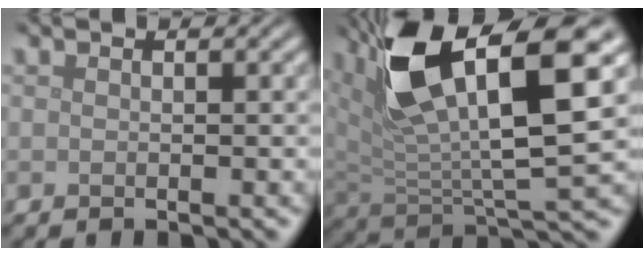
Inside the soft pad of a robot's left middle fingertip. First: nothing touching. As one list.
[{"total": 12.4, "force": [6.1, 4.0, 10.0], "torque": [-0.185, 0.001, 0.113]}]